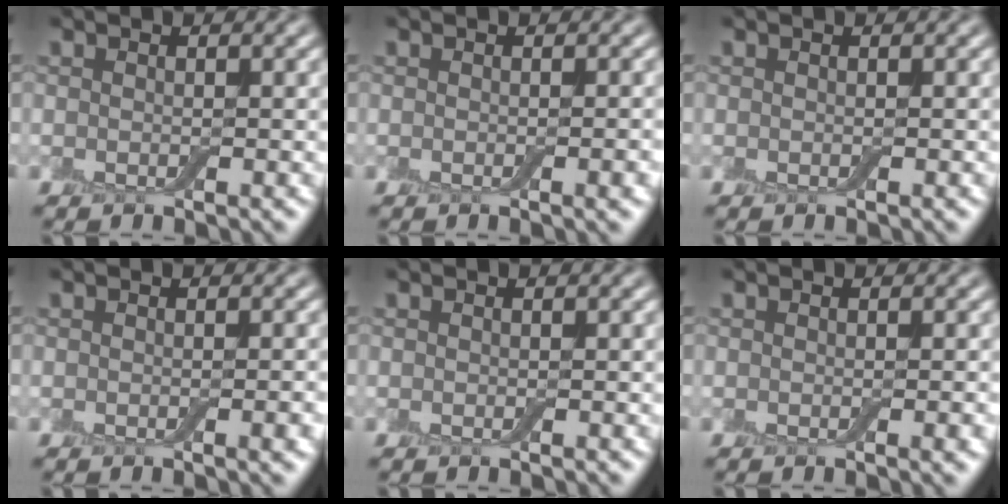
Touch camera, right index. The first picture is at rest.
{"total": 1.3, "force": [-0.3, 0.2, 1.2], "torque": [-0.014, 0.000, -0.004]}
{"total": 0.0}
{"total": 1.6, "force": [-0.3, 0.4, 1.5], "torque": [-0.016, -0.002, -0.004]}
{"total": 0.0}
{"total": 1.3, "force": [-0.2, 0.3, 1.2], "torque": [-0.013, -0.002, -0.003]}